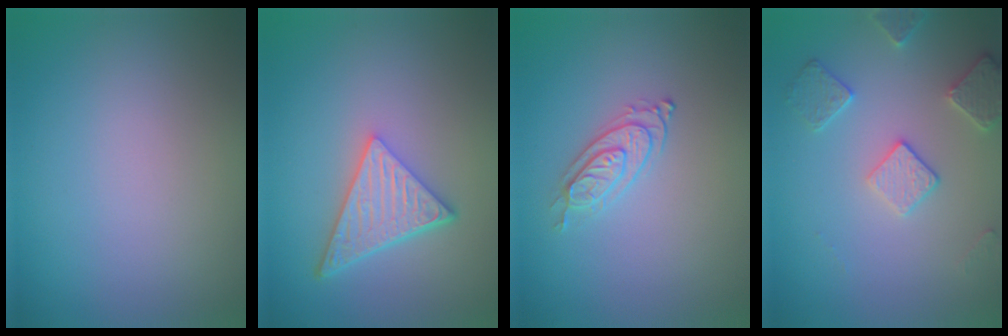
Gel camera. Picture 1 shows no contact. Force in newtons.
{"total": 5.1, "press": 3.7, "slide": 3.5}
{"total": 2.2, "press": 2.0, "slide": 0.7}
{"total": 2.9, "press": 2.9, "slide": 0.1}